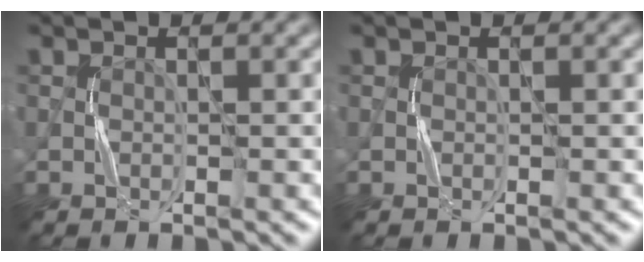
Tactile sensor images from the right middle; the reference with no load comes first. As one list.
[{"total": 0.0}]